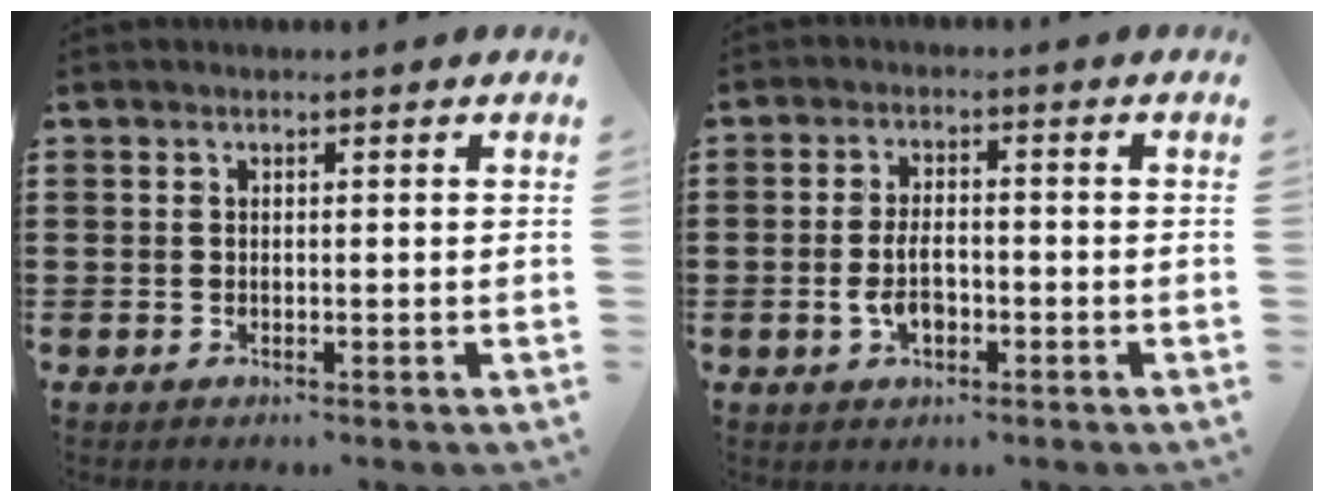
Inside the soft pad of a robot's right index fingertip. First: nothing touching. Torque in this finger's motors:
{"motor_torque": [1.10, 1.04, 0.13, 0.08]}